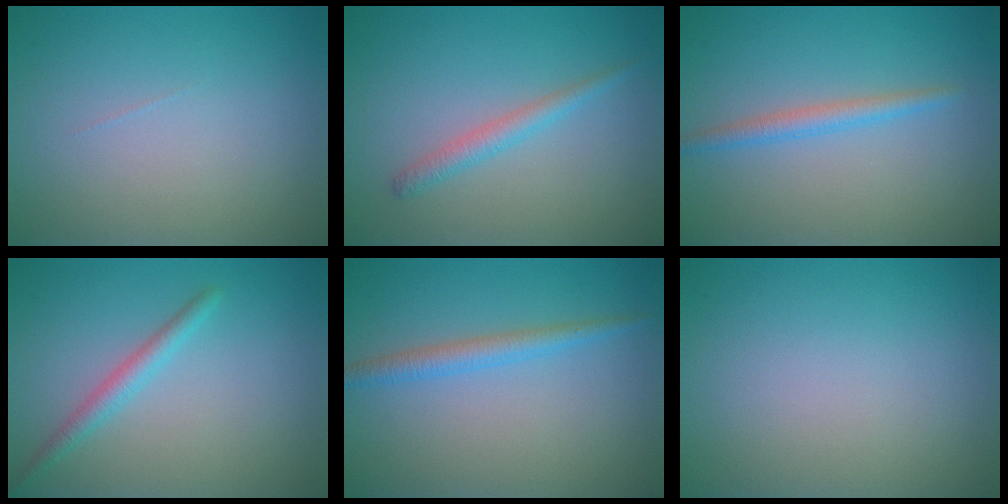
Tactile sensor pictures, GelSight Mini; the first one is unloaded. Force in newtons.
{"total": 1.7, "press": 1.7, "slide": 0.1}
{"total": 1.8, "press": 1.8, "slide": 0.1}
{"total": 1.9, "press": 1.9, "slide": 0.1}
{"total": 2.1, "press": 2.1, "slide": 0.1}
{"total": 0.0}